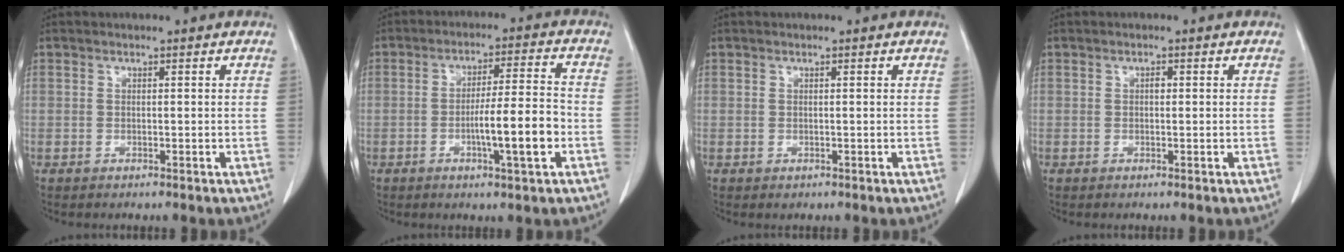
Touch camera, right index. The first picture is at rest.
{"total": 8.9, "force": [-2.7, 0.3, 8.5], "torque": [-0.137, 0.002, -0.045]}
{"total": 0.0}
{"total": 0.6, "force": [0.1, 0.3, 0.5], "torque": [-0.010, 0.002, 0.001]}